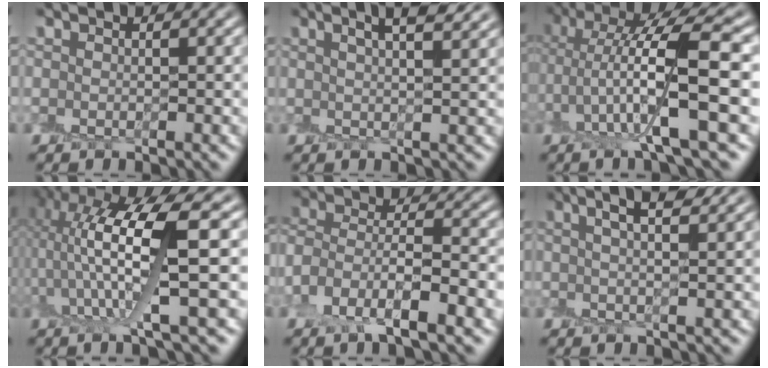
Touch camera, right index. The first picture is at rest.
{"total": 4.3, "force": [2.5, 1.0, 3.3], "torque": [-0.037, 0.016, 0.020]}
{"total": 9.3, "force": [0.5, 2.2, 9.0], "torque": [-0.156, 0.013, 0.009]}
{"total": 9.7, "force": [2.1, 2.2, 9.2], "torque": [-0.172, 0.008, 0.043]}
{"total": 6.1, "force": [-2.8, 2.7, 4.7], "torque": [-0.086, 0.004, -0.058]}
{"total": 3.7, "force": [1.9, 0.7, 3.1], "torque": [-0.045, 0.008, 0.025]}